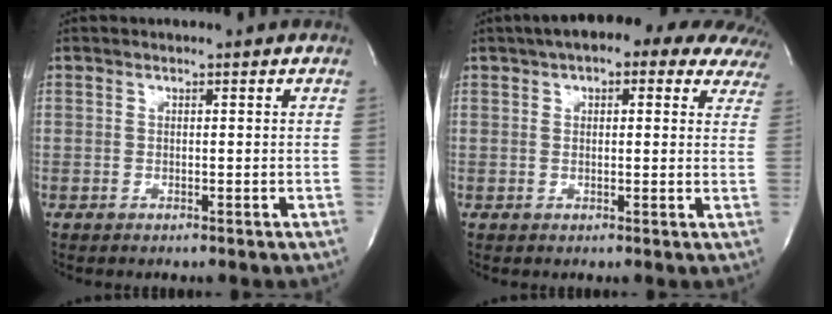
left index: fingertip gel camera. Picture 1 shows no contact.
{"total": 17.0, "force": [12.9, 5.4, 9.6], "torque": [-0.119, 0.043, 0.143]}